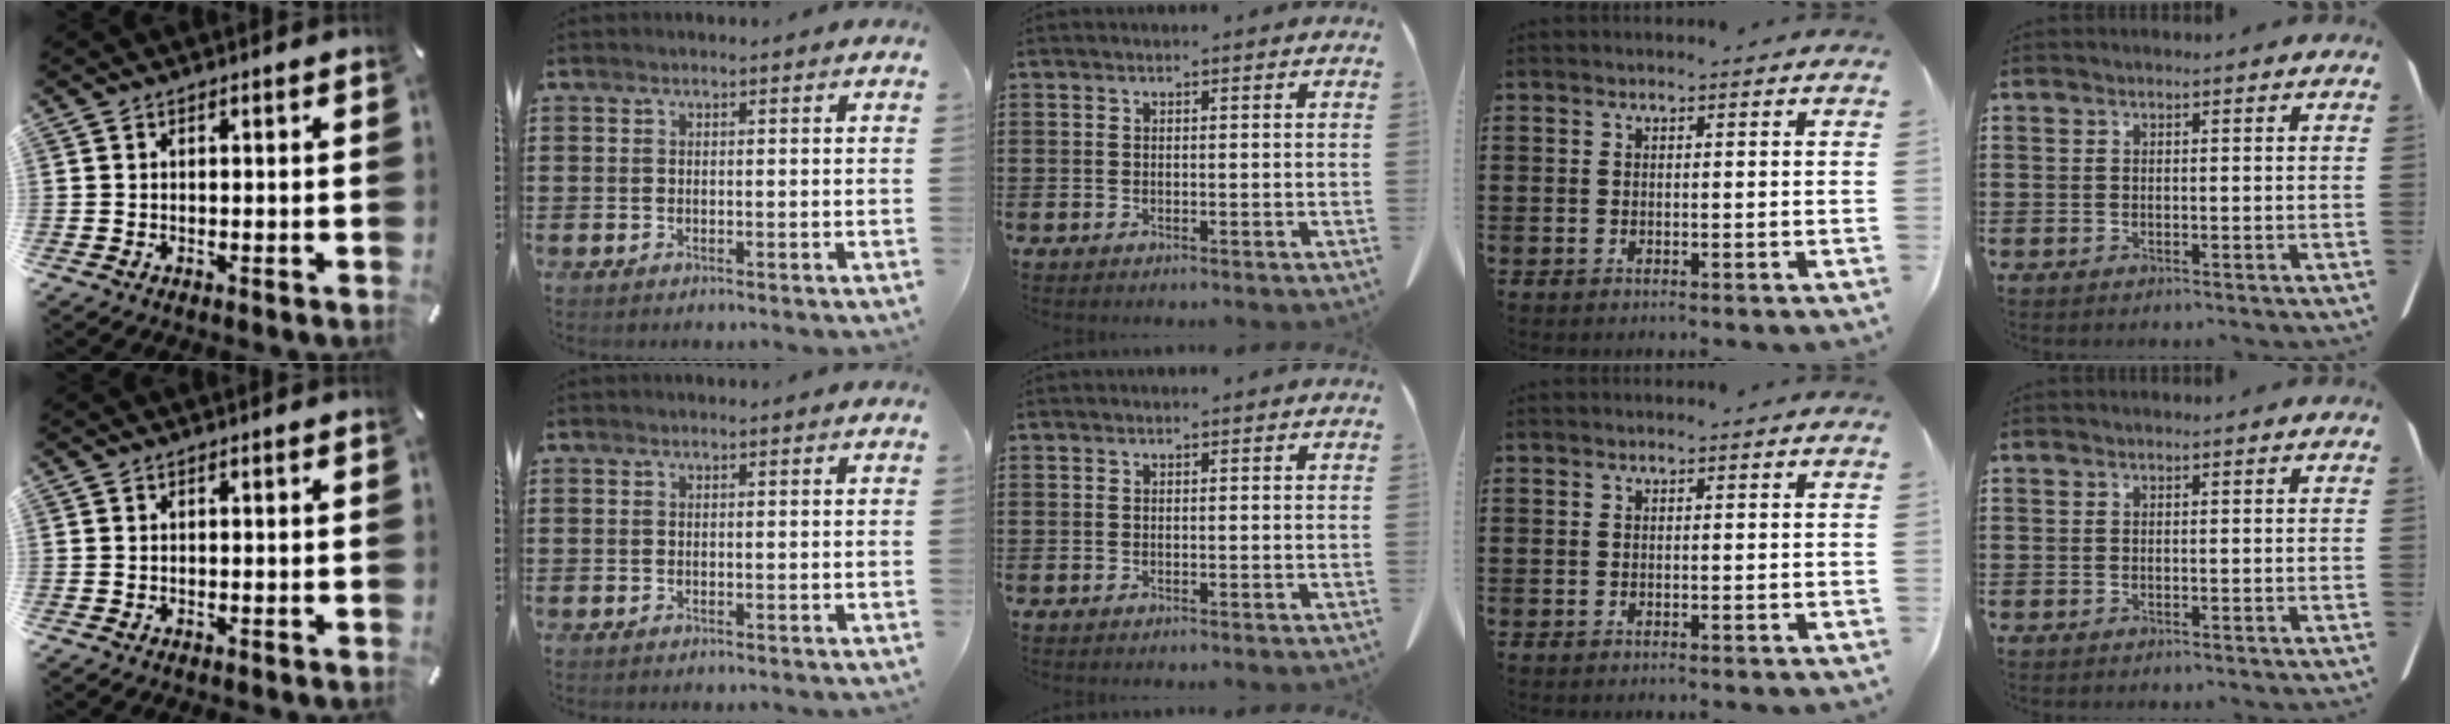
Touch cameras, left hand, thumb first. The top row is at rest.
{}